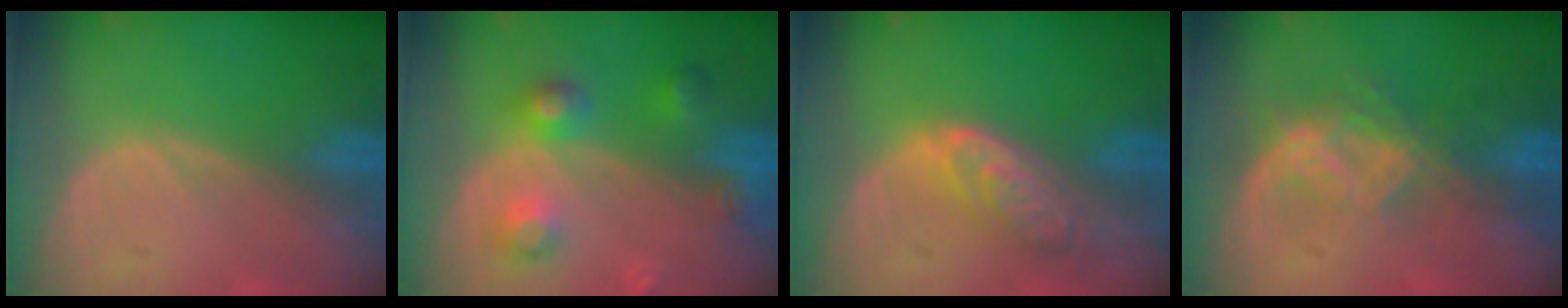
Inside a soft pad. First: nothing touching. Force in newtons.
{"total": 5.6, "press": 5.6, "slide": 0.3}
{"total": 6.2, "press": 5.6, "slide": 2.7}
{"total": 6.8, "press": 6.3, "slide": 2.6}